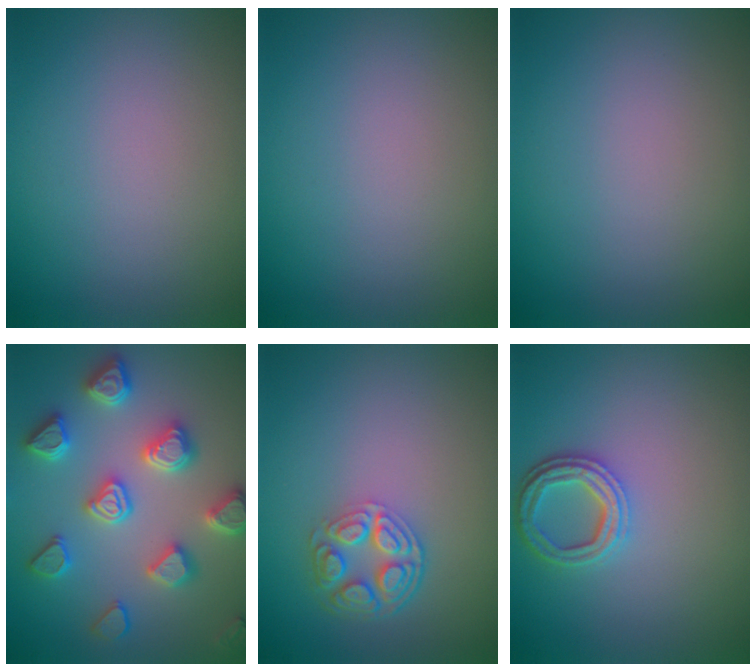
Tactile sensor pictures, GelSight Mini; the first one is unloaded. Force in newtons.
{"total": 0.0}
{"total": 0.0}
{"total": 5.4, "press": 5.3, "slide": 1.2}
{"total": 4.5, "press": 3.5, "slide": 2.9}
{"total": 3.2, "press": 2.8, "slide": 1.6}